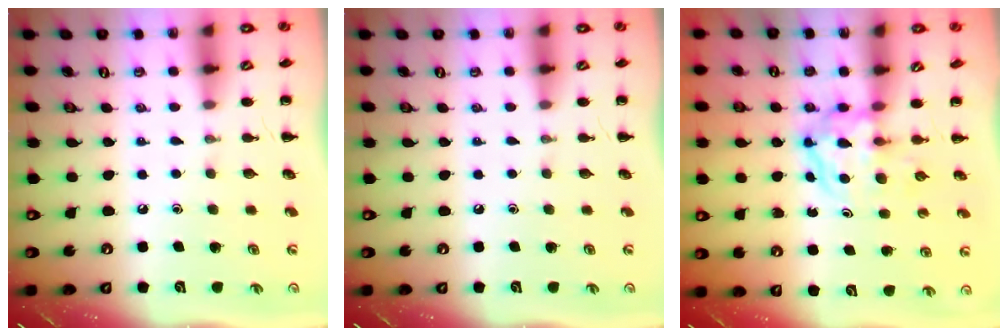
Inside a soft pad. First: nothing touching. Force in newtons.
{"total": 0.0}
{"total": 3.8, "press": 3.8, "slide": 0.4}